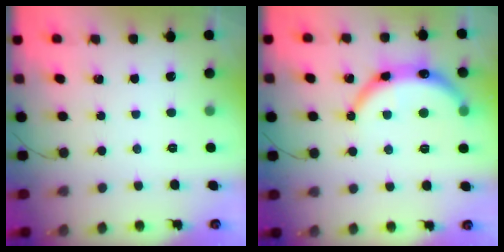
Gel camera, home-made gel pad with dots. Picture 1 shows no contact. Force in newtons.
{"total": 13.4, "press": 13.1, "slide": 2.5}